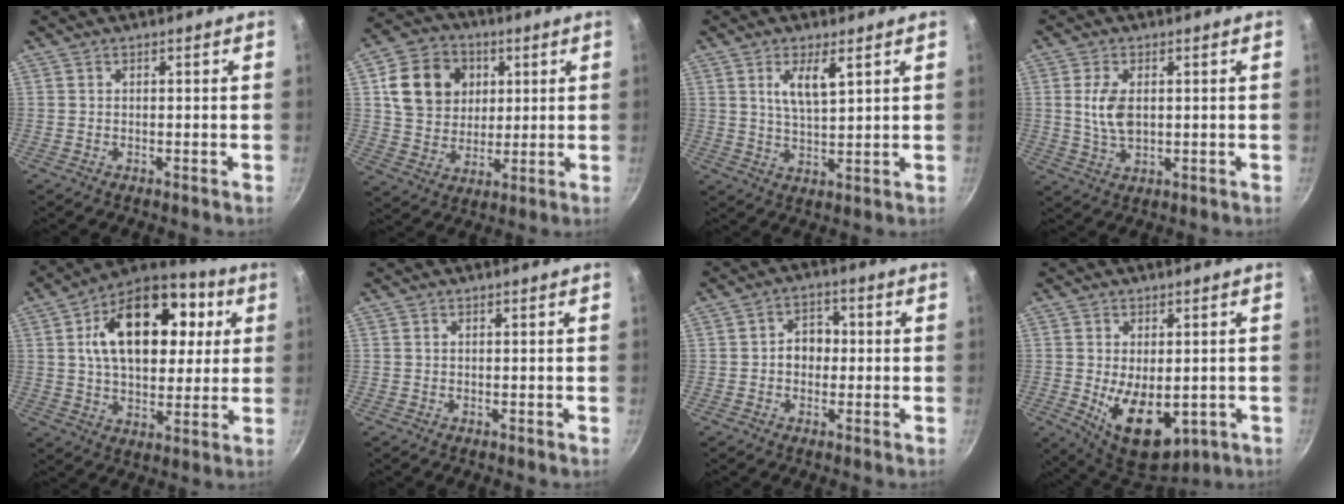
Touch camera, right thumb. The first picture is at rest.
{"total": 14.5, "force": [3.7, 12.4, 6.7], "torque": [-0.092, 0.001, 0.068]}
{"total": 6.3, "force": [2.8, 2.1, 5.2], "torque": [-0.093, -0.020, 0.056]}
{"total": 6.2, "force": [0.8, 3.5, 5.1], "torque": [-0.100, -0.005, 0.021]}
{"total": 22.2, "force": [5.4, 13.4, 16.8], "torque": [-0.225, 0.013, 0.078]}
{"total": 0.0}
{"total": 5.3, "force": [-0.1, 4.1, 3.2], "torque": [-0.027, 0.015, -0.011]}
{"total": 12.5, "force": [-2.6, 7.0, 10.1], "torque": [-0.146, -0.013, -0.016]}